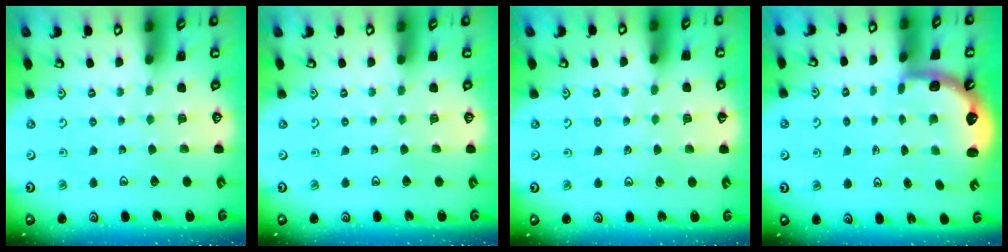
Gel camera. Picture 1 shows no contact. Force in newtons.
{"total": 0.0}
{"total": 2.1, "press": 2.0, "slide": 0.5}
{"total": 2.8, "press": 2.5, "slide": 1.2}